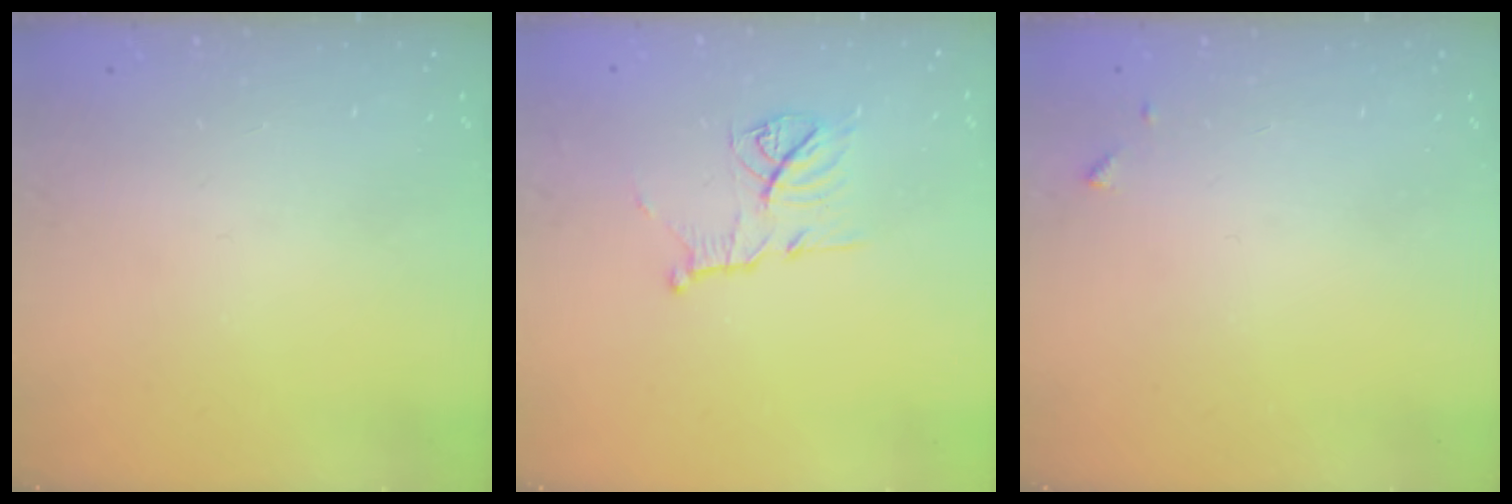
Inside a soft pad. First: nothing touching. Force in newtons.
{"total": 10.3, "press": 10.3, "slide": 0.1}
{"total": 5.1, "press": 5.1, "slide": 0.5}